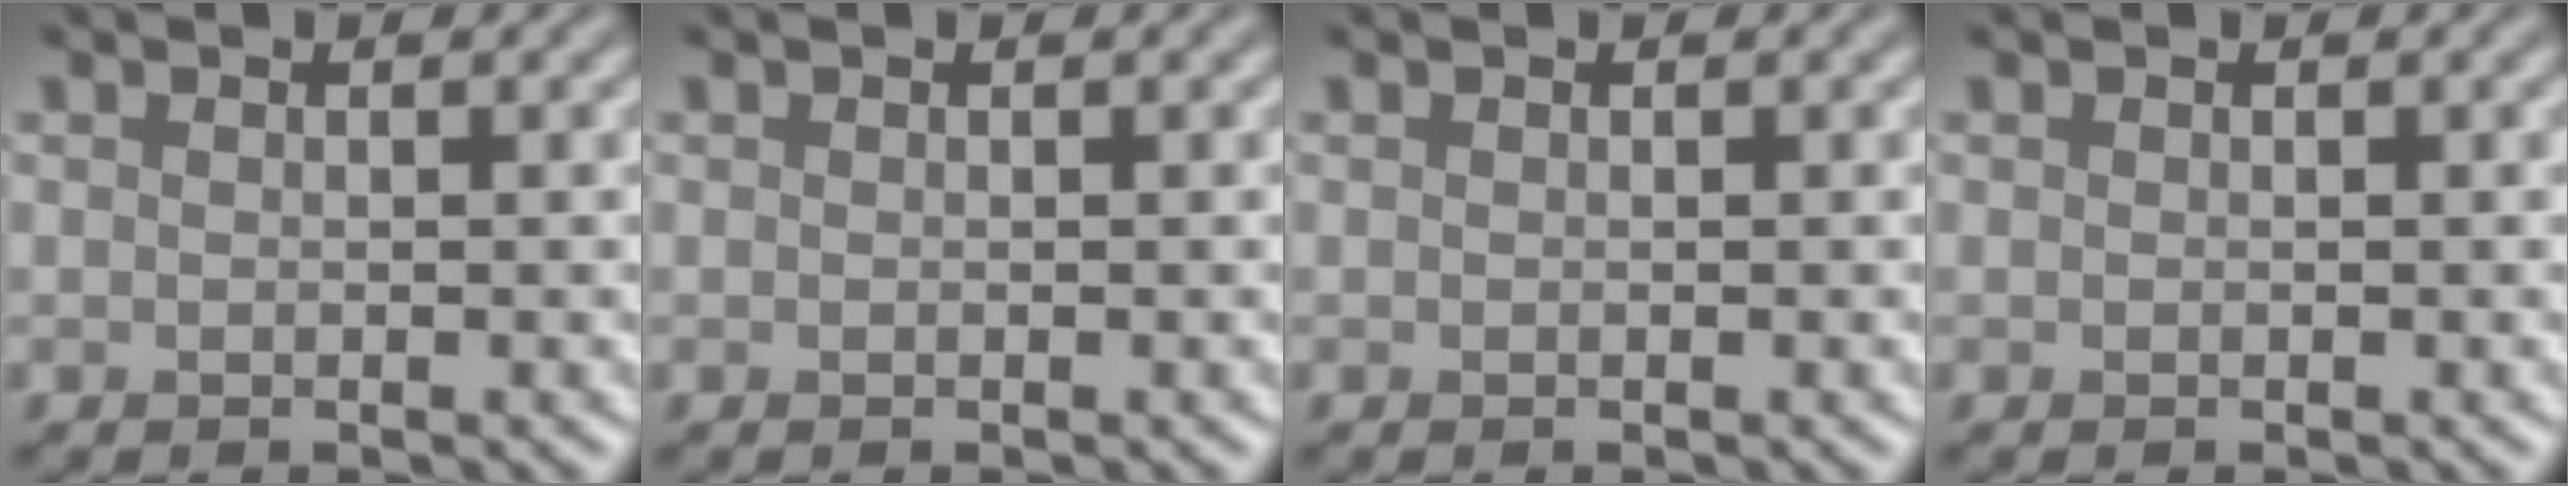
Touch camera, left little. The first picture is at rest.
{"total": 0.0}
{"total": 0.0}
{"total": 0.0}